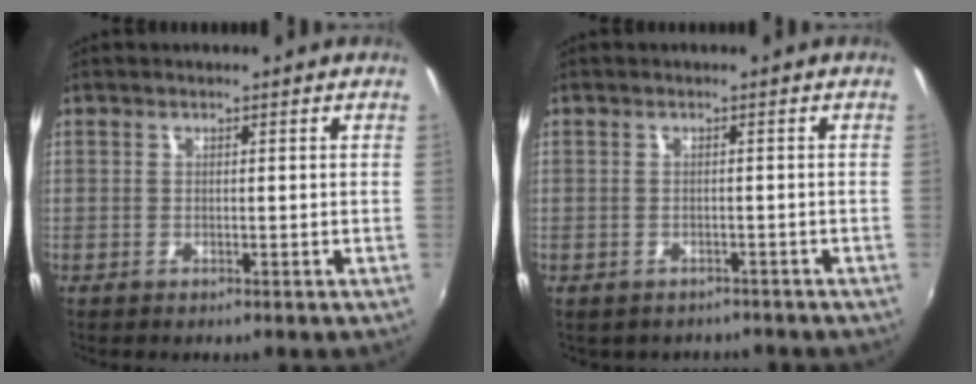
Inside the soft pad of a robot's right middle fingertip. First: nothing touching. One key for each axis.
{"total": 3.1, "fx": -2.5, "fy": 1.8, "fz": 0.7, "tx": -0.021, "ty": -0.013, "tz": -0.031}